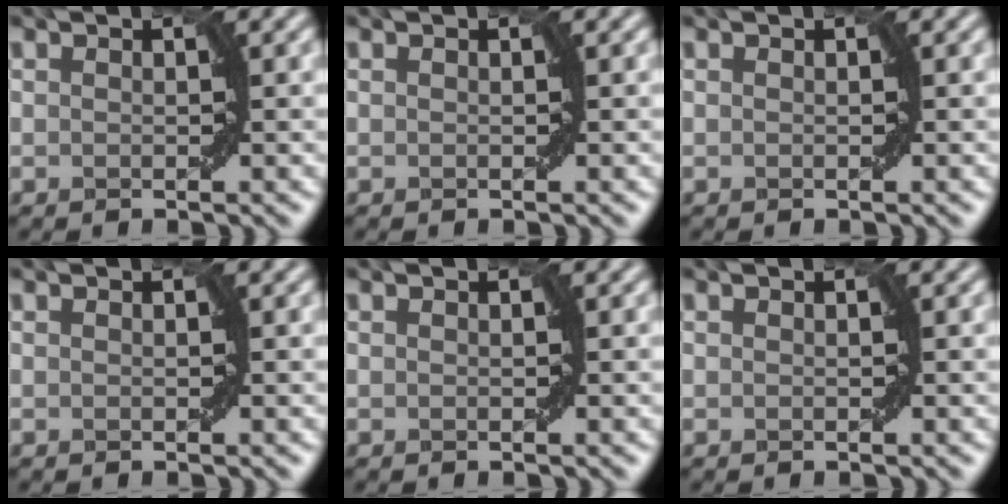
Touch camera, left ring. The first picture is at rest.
{"total": 0.0}
{"total": 0.0}
{"total": 0.0}
{"total": 0.0}
{"total": 0.0}